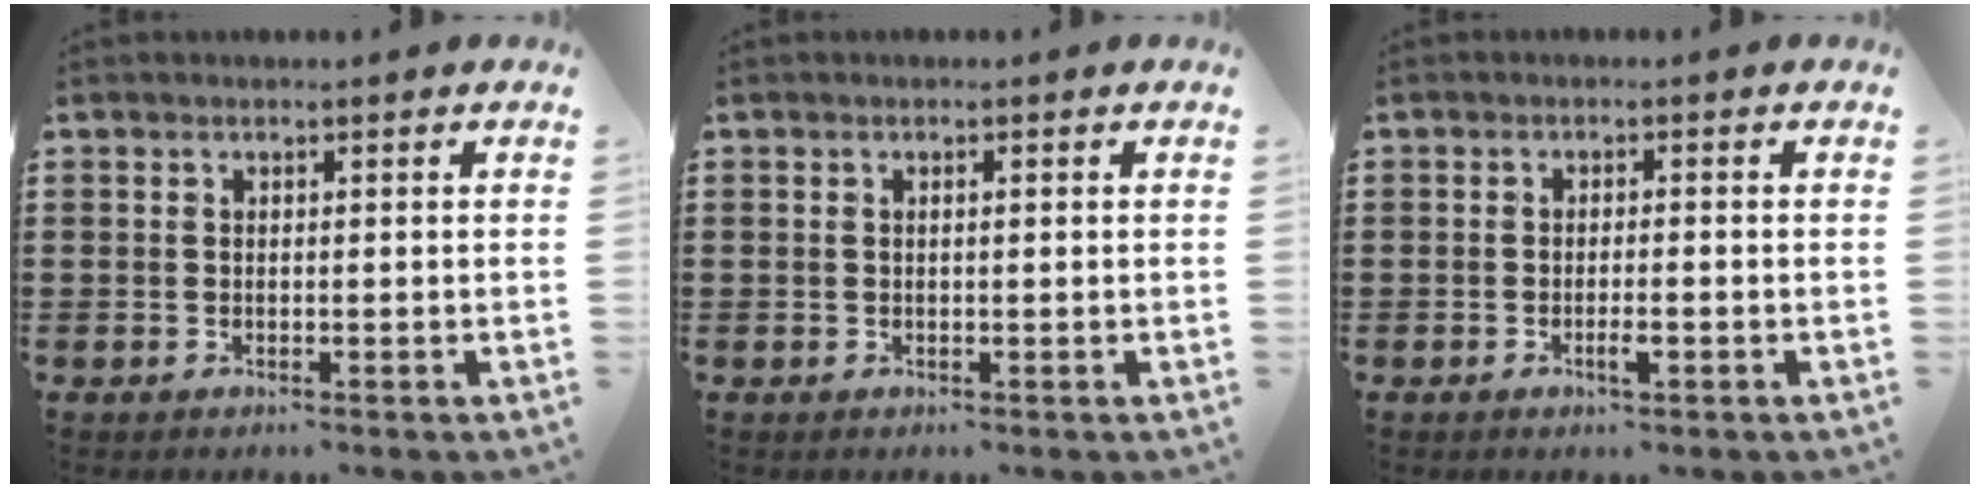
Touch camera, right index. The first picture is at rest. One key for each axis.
{"total": 0.8, "fx": 0.1, "fy": 0.1, "fz": 0.7, "tx": -0.014, "ty": 0.000, "tz": 0.002}
{"total": 2.2, "fx": -1.0, "fy": 0.4, "fz": 1.9, "tx": -0.033, "ty": 0.001, "tz": -0.017}